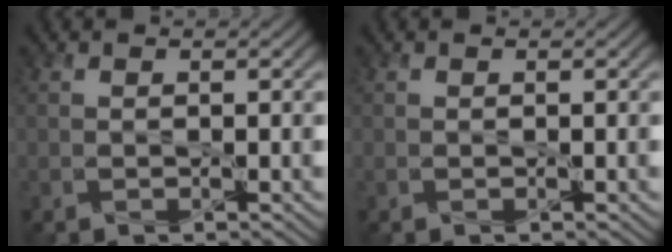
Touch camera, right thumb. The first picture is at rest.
{"total": 0.0}